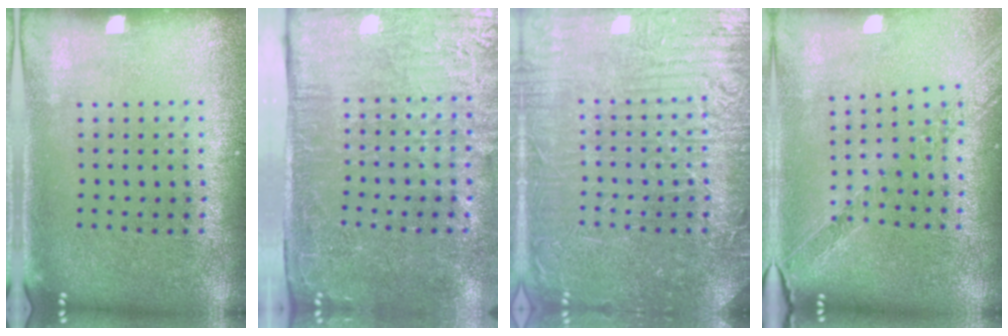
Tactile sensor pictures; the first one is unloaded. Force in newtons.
{"total": 5.0, "press": 4.1, "slide": 2.8}
{"total": 7.3, "press": 7.3, "slide": 1.0}
{"total": 1.1, "press": 1.1, "slide": 0.2}